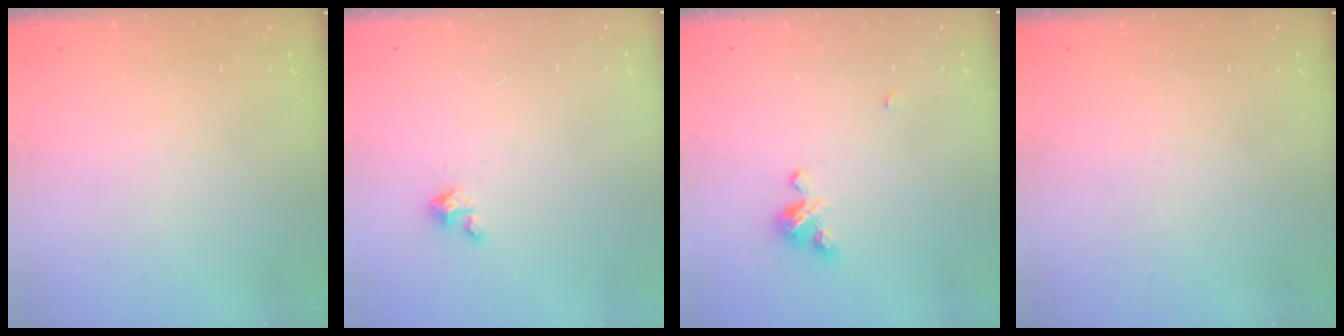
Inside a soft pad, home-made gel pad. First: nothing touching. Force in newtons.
{"total": 3.2, "press": 3.2, "slide": 0.3}
{"total": 5.1, "press": 5.0, "slide": 0.5}
{"total": 0.0}